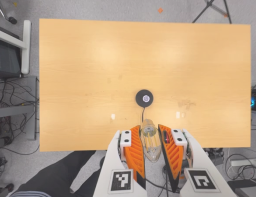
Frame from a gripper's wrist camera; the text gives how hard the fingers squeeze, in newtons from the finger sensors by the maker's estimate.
{"total": 22.5, "left": 24.0, "right": 20.9}